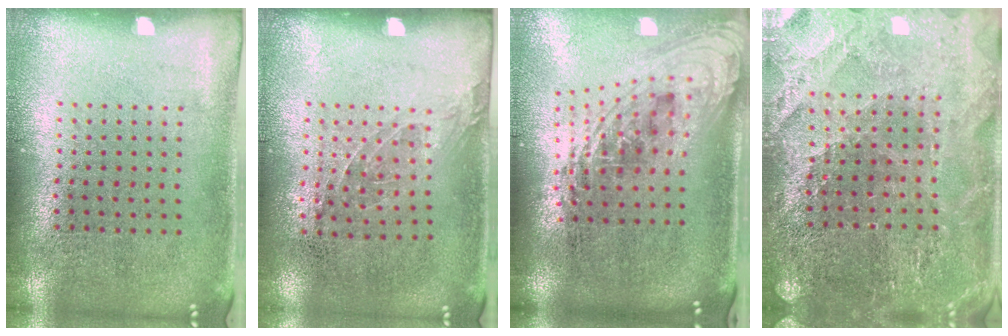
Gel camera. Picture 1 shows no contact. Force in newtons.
{"total": 1.0, "press": 0.7, "slide": 0.6}
{"total": 2.2, "press": 1.6, "slide": 1.6}
{"total": 2.8, "press": 2.8, "slide": 0.2}